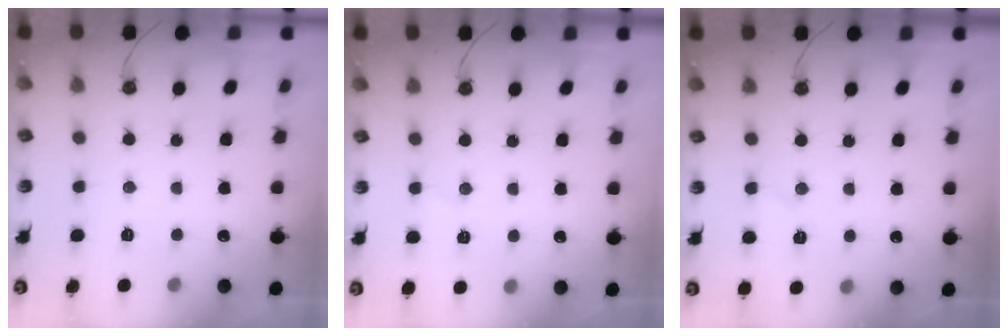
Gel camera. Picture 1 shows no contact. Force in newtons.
{"total": 4.1, "press": 3.7, "slide": 1.6}
{"total": 5.8, "press": 5.2, "slide": 2.6}